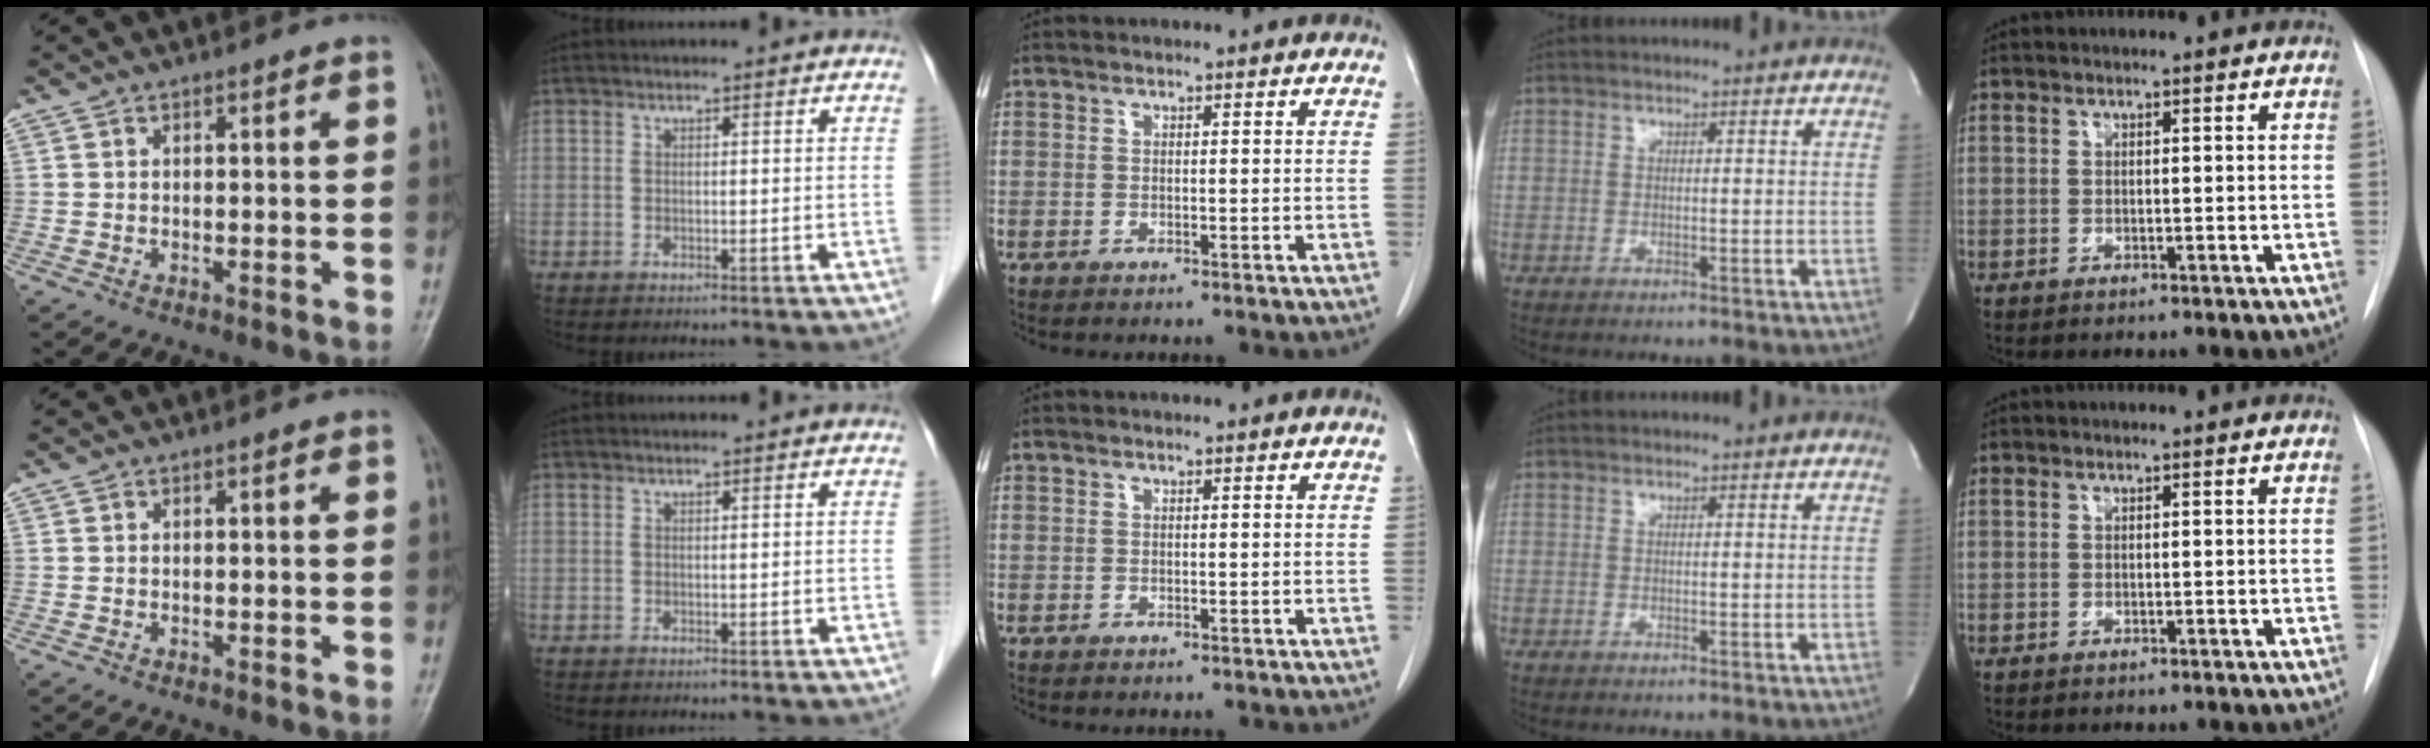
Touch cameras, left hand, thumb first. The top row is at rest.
{}